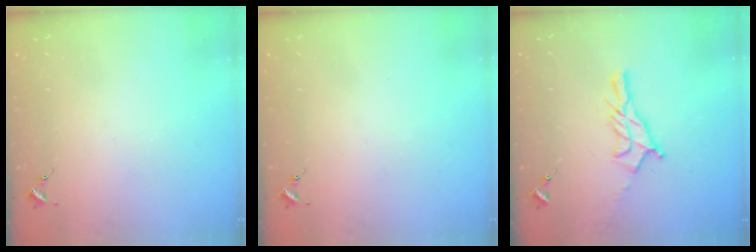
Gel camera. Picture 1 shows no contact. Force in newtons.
{"total": 0.0}
{"total": 11.2, "press": 11.1, "slide": 0.7}